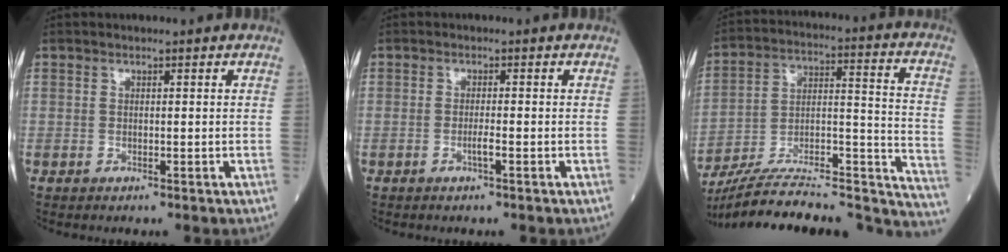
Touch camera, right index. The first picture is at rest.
{"total": 1.3, "force": [-0.5, -0.1, 1.2], "torque": [-0.026, 0.000, -0.007]}
{"total": 30.7, "force": [-26.4, 5.2, 14.8], "torque": [-0.176, 0.009, -0.386]}